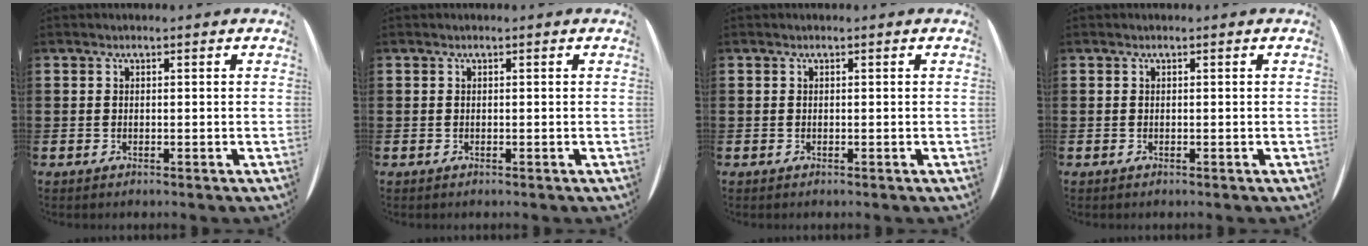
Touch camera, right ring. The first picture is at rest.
{"total": 0.0}
{"total": 0.0}
{"total": 0.0}